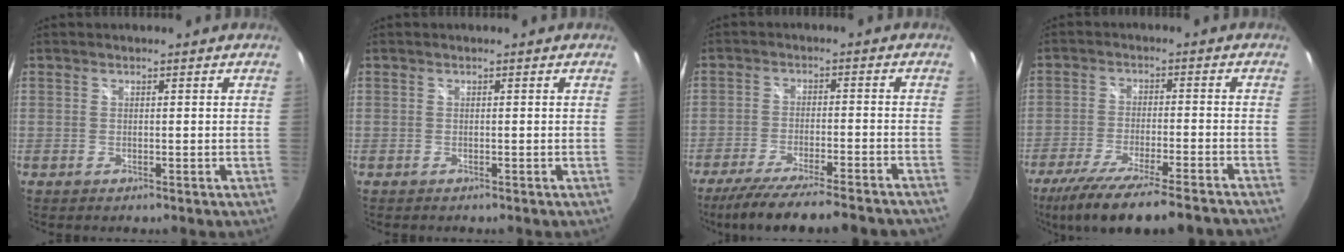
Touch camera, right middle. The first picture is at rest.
{"total": 0.0}
{"total": 18.7, "force": [-16.4, 1.7, 8.9], "torque": [-0.164, -0.036, -0.240]}
{"total": 17.6, "force": [-14.7, 1.4, 9.5], "torque": [-0.184, -0.043, -0.233]}